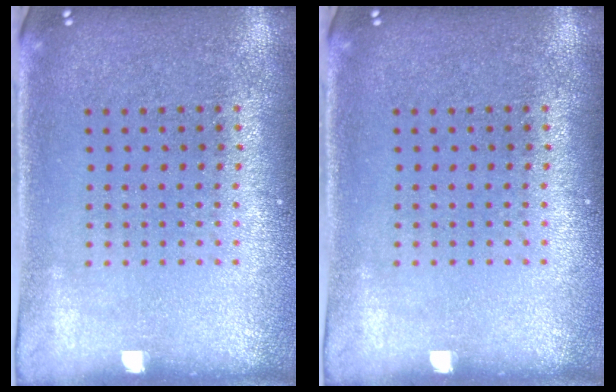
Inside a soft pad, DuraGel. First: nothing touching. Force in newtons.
{"total": 0.0}